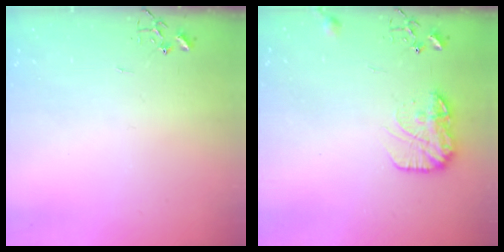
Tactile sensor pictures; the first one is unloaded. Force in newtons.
{"total": 11.5, "press": 11.4, "slide": 0.6}